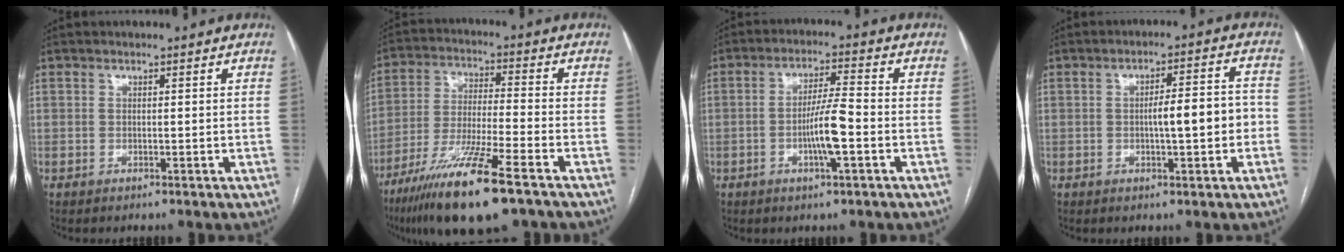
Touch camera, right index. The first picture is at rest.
{"total": 15.4, "force": [-9.7, 0.8, 12.0], "torque": [-0.242, -0.043, -0.176]}
{"total": 6.7, "force": [-1.9, 0.4, 6.5], "torque": [-0.122, 0.001, -0.035]}
{"total": 6.5, "force": [-1.1, 1.3, 6.3], "torque": [-0.095, 0.019, -0.012]}